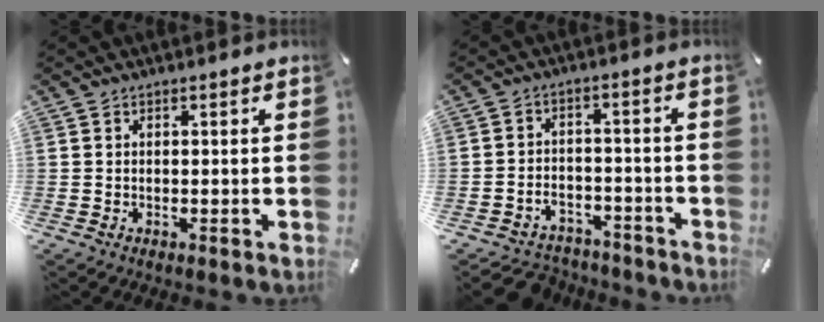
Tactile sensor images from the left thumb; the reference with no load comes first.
{"total": 4.3, "force": [-2.9, 3.0, 0.9], "torque": [-0.020, 0.011, -0.058]}